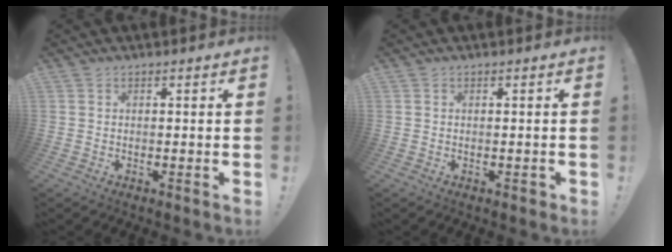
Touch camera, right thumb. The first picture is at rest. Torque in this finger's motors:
{"motor_torque": [-0.07, -0.04, 0.21, -0.04, -0.01]}